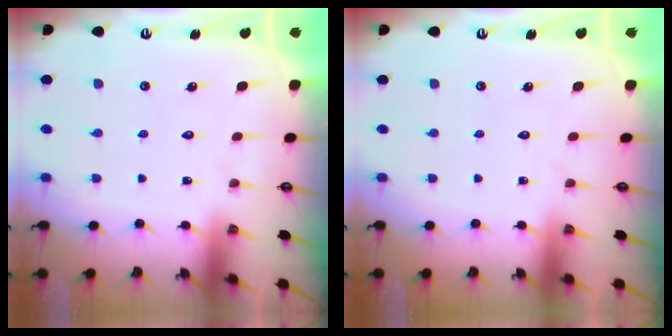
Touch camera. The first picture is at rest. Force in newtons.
{"total": 0.0}